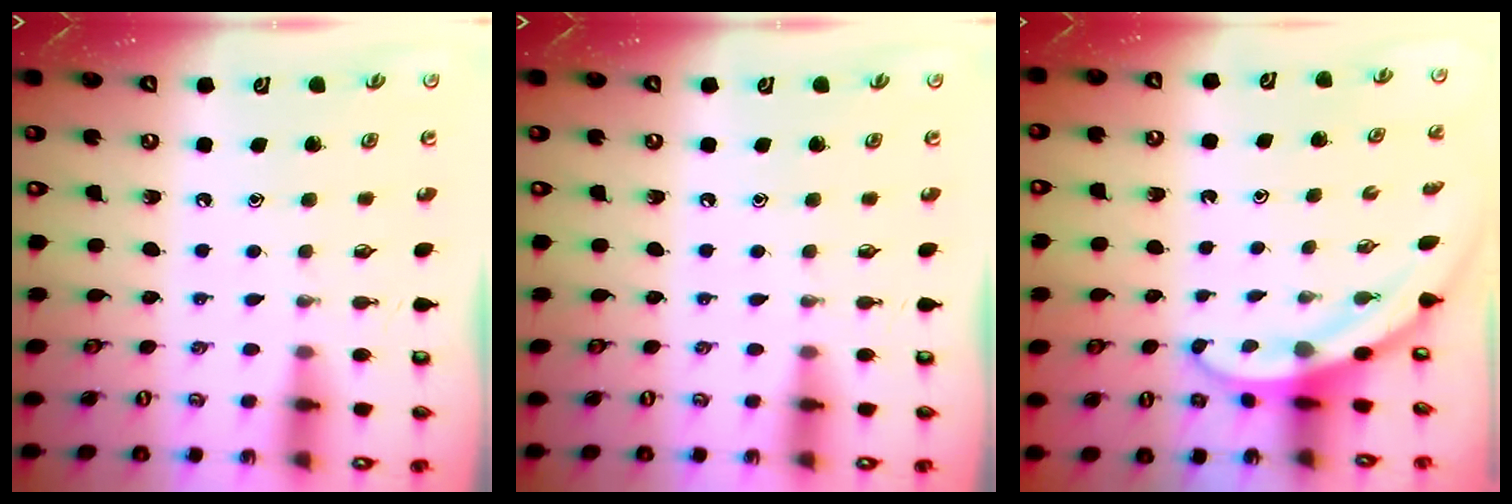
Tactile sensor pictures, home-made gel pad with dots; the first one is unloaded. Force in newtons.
{"total": 0.0}
{"total": 2.9, "press": 2.9, "slide": 0.1}